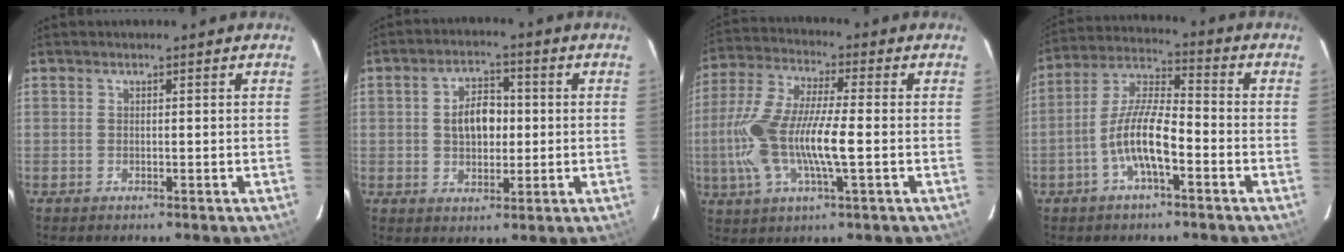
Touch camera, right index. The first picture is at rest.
{"total": 7.0, "force": [0.3, 4.6, 5.3], "torque": [-0.093, 0.018, 0.011]}
{"total": 15.9, "force": [-2.5, 3.8, 15.3], "torque": [-0.313, -0.005, -0.051]}
{"total": 10.1, "force": [-4.2, 2.8, 8.8], "torque": [-0.185, 0.006, -0.079]}